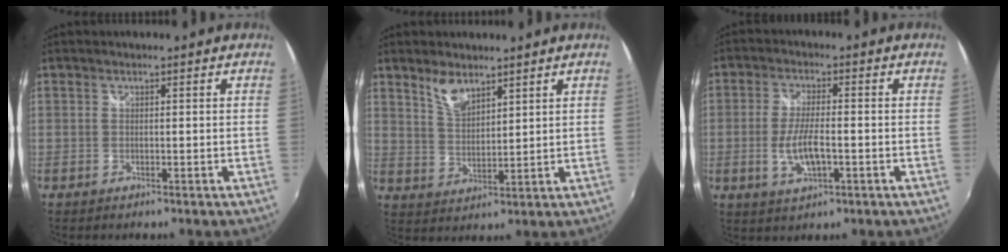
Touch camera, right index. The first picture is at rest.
{"total": 5.5, "force": [4.1, 2.2, 3.0], "torque": [-0.051, 0.001, 0.082]}
{"total": 7.1, "force": [-1.8, 2.2, 6.5], "torque": [-0.132, -0.004, -0.030]}